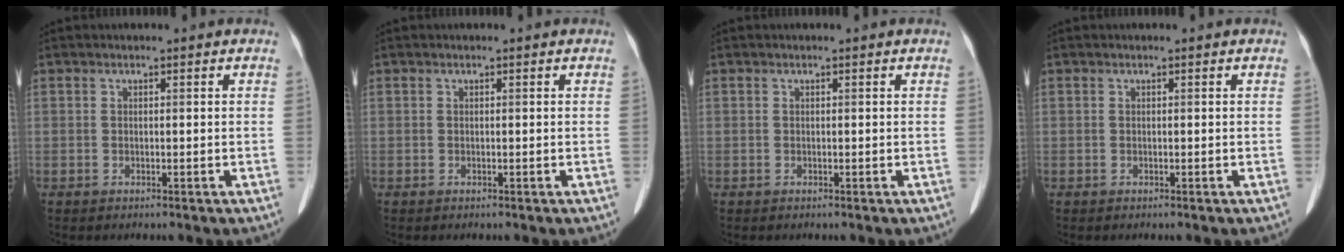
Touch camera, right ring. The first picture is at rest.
{"total": 0.0}
{"total": 0.0}
{"total": 0.0}